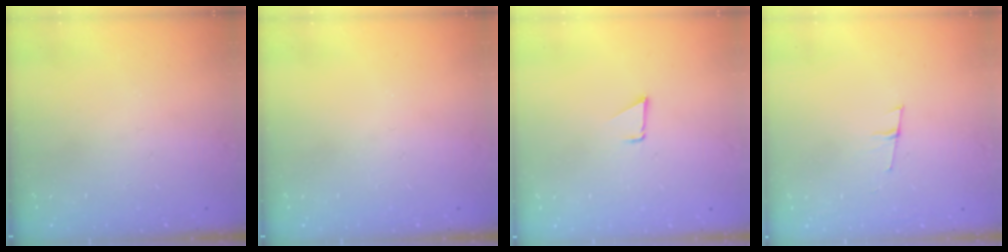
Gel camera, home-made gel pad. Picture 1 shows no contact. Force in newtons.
{"total": 0.0}
{"total": 0.7, "press": 0.7, "slide": 0.1}
{"total": 5.3, "press": 4.5, "slide": 2.9}